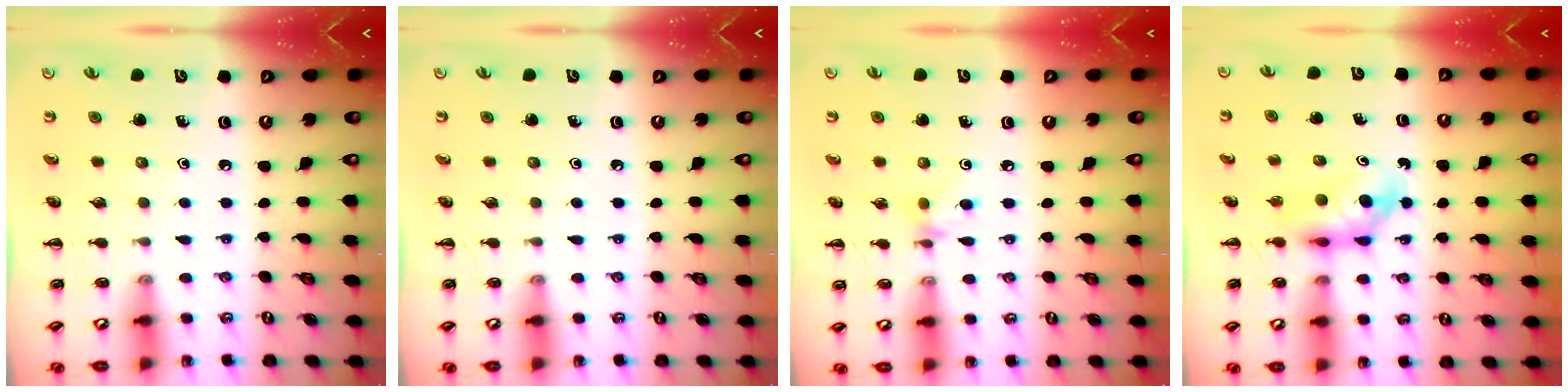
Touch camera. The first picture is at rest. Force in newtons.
{"total": 0.0}
{"total": 5.2, "press": 5.1, "slide": 1.1}
{"total": 5.1, "press": 5.0, "slide": 0.7}